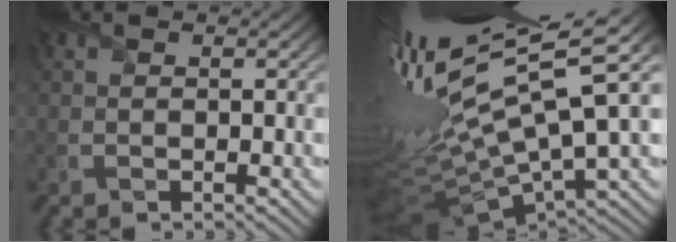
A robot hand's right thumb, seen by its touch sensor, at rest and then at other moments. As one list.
[{"total": 16.1, "force": [3.0, 3.8, 15.3], "torque": [-0.298, 0.011, 0.067]}]